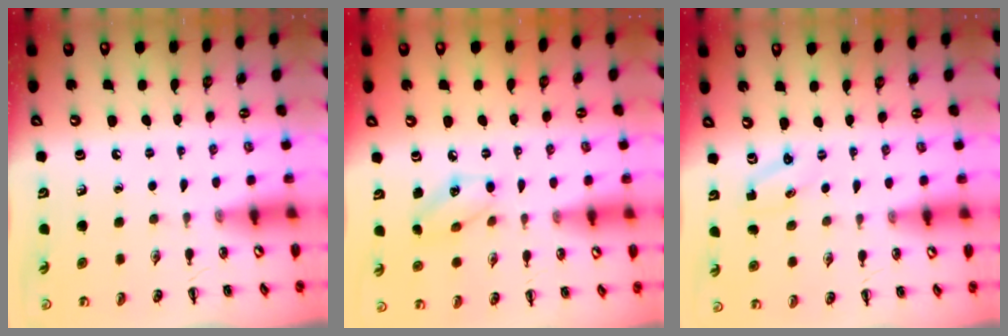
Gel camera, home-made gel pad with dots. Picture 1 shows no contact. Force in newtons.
{"total": 6.8, "press": 6.8, "slide": 0.7}
{"total": 1.3, "press": 1.2, "slide": 0.4}